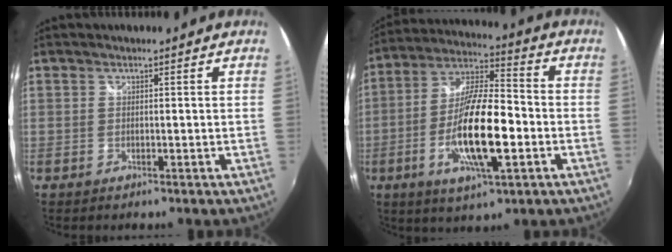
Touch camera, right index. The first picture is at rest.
{"total": 16.7, "force": [-4.5, 4.4, 15.4], "torque": [-0.302, -0.007, -0.086]}